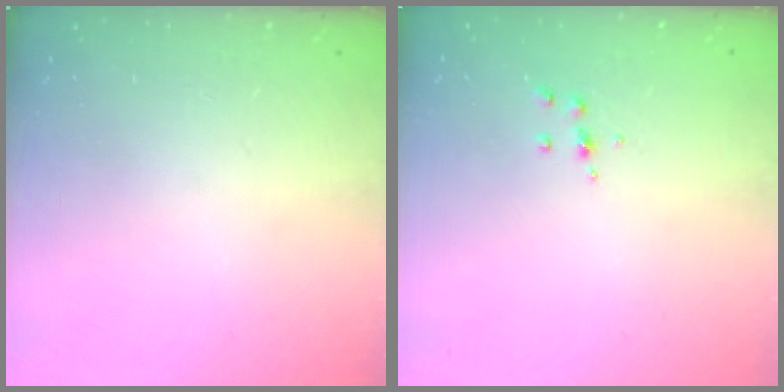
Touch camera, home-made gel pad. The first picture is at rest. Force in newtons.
{"total": 4.1, "press": 4.1, "slide": 0.6}